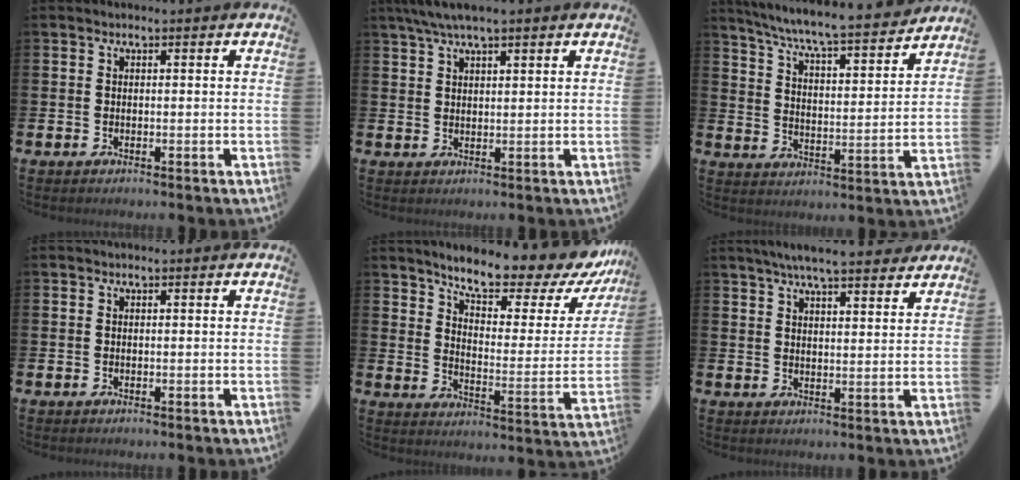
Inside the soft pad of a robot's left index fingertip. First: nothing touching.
{"total": 4.3, "force": [3.4, 0.8, 2.5], "torque": [-0.064, 0.005, 0.064]}
{"total": 7.6, "force": [7.1, 0.2, 2.7], "torque": [-0.086, -0.054, 0.120]}
{"total": 0.0}
{"total": 9.3, "force": [8.1, 2.0, 3.9], "torque": [-0.094, -0.060, 0.133]}
{"total": 6.3, "force": [5.8, 0.4, 2.2], "torque": [-0.050, -0.023, 0.103]}